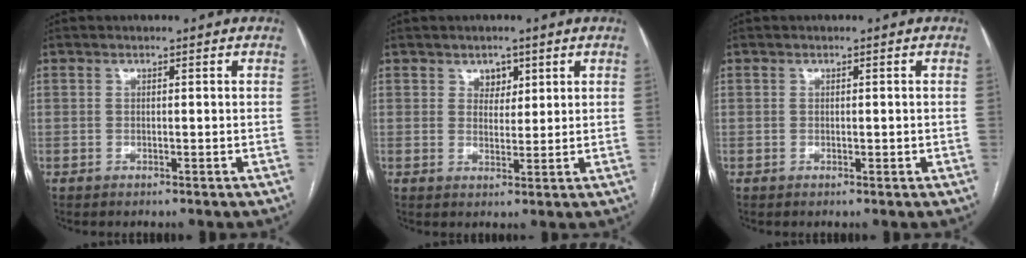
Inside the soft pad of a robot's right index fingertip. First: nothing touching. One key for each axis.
{"total": 2.8, "fx": 1.6, "fy": 1.9, "fz": 1.2, "tx": -0.014, "ty": 0.000, "tz": 0.027}
{"total": 0.7, "fx": -0.1, "fy": 0.3, "fz": 0.6, "tx": -0.010, "ty": -0.001, "tz": 0.001}